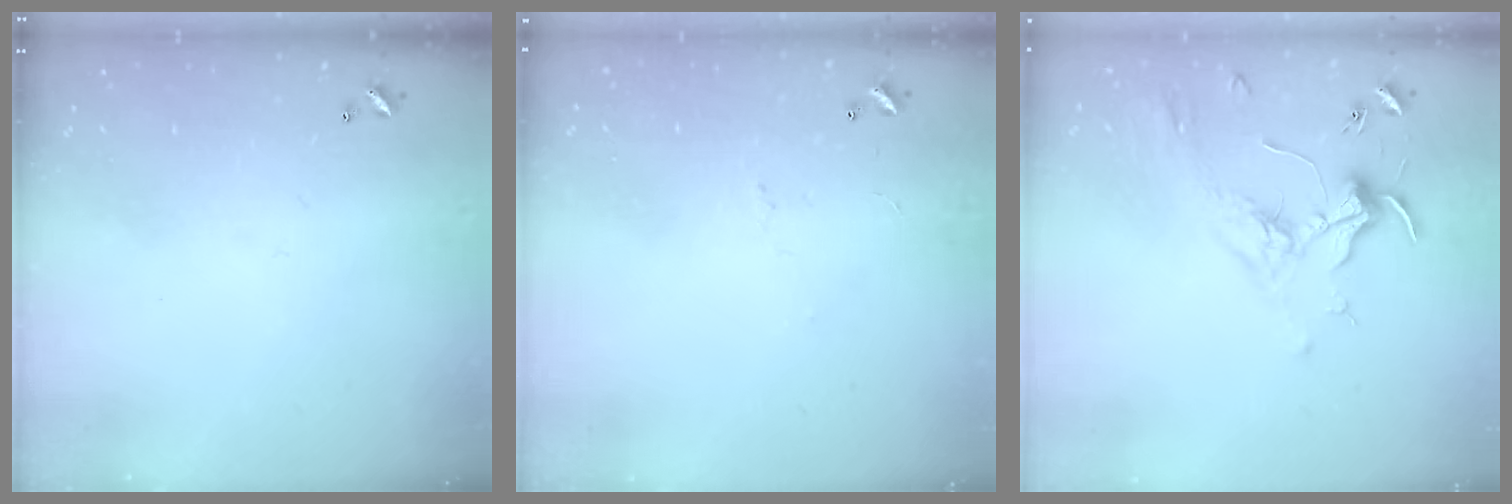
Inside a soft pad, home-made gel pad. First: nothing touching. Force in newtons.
{"total": 1.9, "press": 1.8, "slide": 0.6}
{"total": 1.8, "press": 1.6, "slide": 0.8}